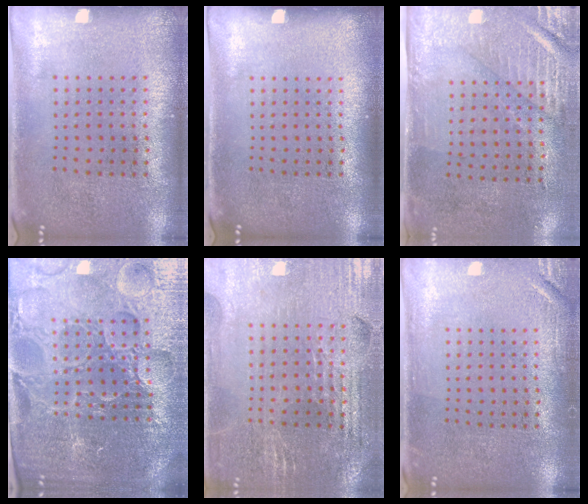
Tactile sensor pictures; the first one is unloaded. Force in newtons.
{"total": 0.0}
{"total": 3.0, "press": 2.5, "slide": 1.6}
{"total": 5.8, "press": 5.3, "slide": 2.4}
{"total": 2.9, "press": 2.8, "slide": 0.4}
{"total": 1.7, "press": 1.7, "slide": 0.2}